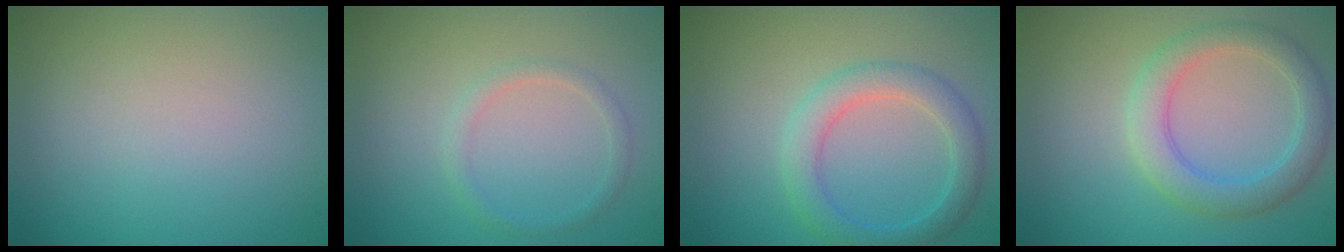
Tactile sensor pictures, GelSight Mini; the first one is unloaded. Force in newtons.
{"total": 1.3, "press": 1.2, "slide": 0.0}
{"total": 3.4, "press": 3.4, "slide": 0.2}
{"total": 3.0, "press": 3.0, "slide": 0.2}